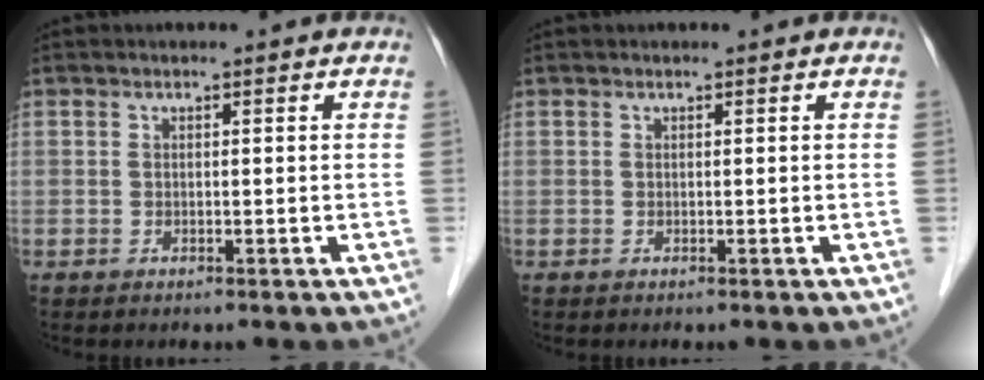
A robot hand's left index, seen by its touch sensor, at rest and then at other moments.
{"total": 0.0}